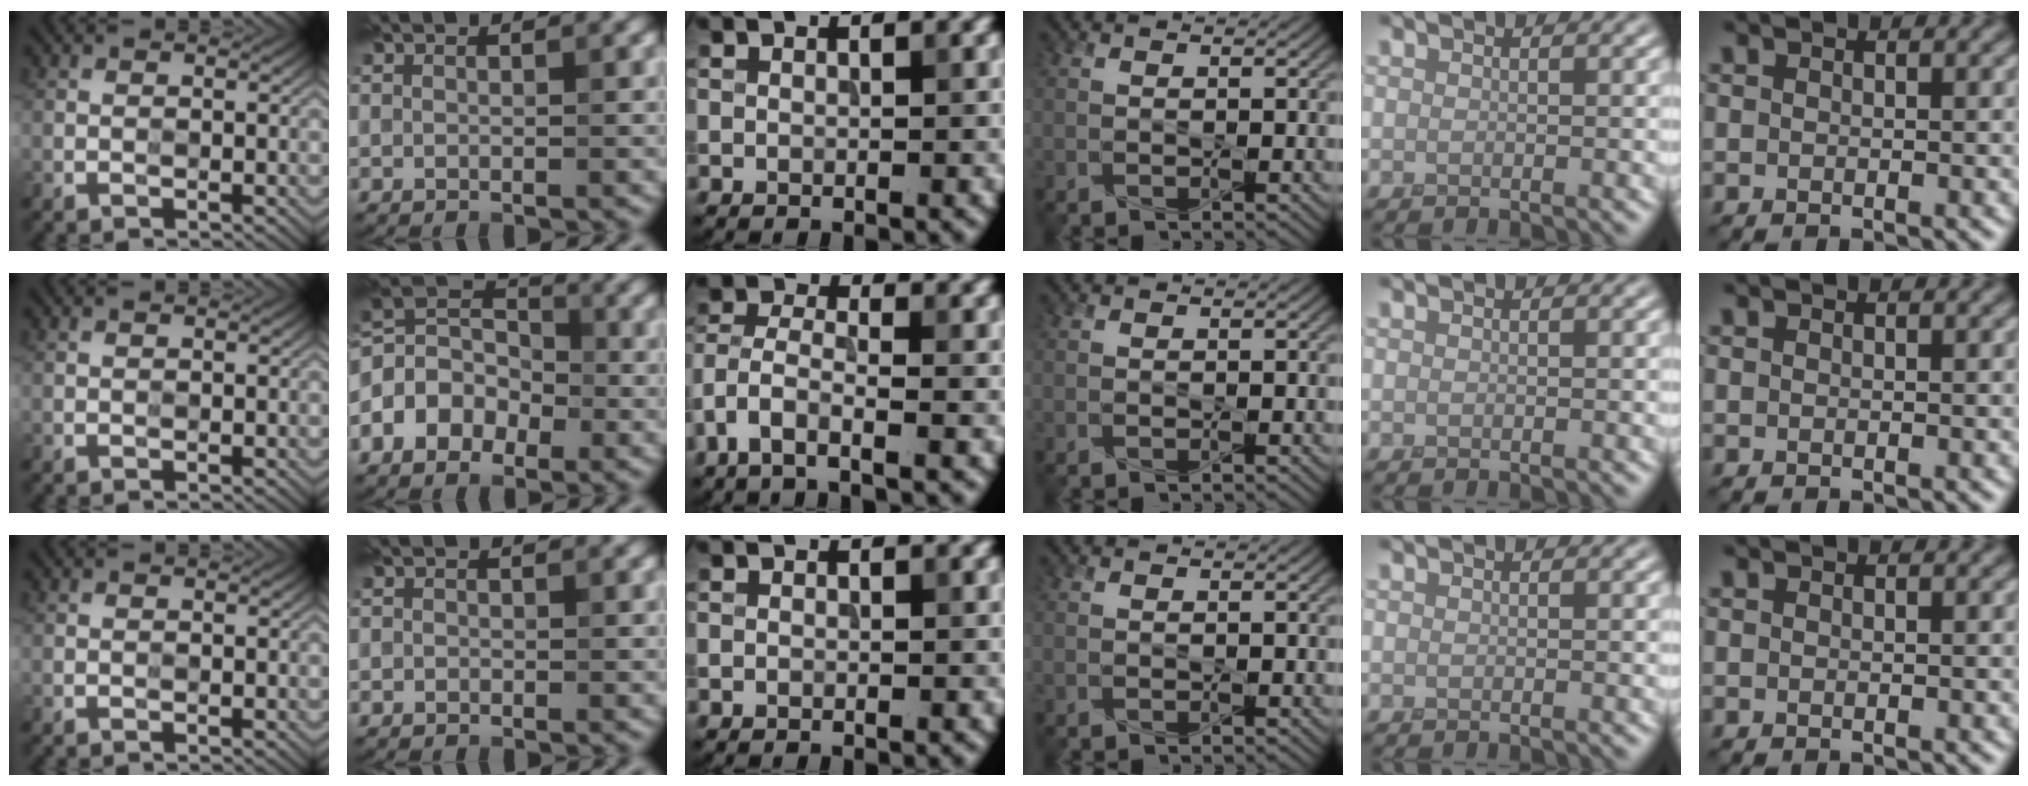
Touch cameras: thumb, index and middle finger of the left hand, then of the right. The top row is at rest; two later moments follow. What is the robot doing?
{"motion": "press", "object": "memory foam"}